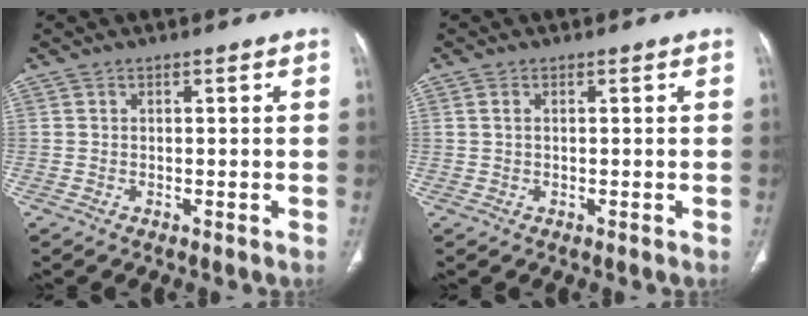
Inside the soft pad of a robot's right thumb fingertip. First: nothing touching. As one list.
[{"total": 1.1, "force": [0.4, 0.7, 0.8], "torque": [-0.022, 0.005, 0.011]}]